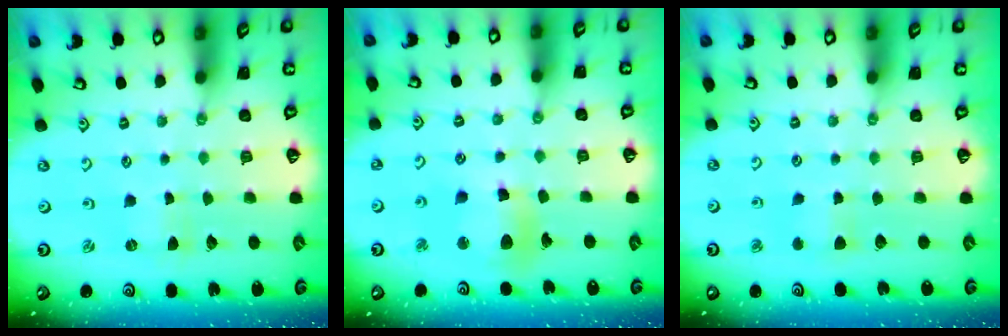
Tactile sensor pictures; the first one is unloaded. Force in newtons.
{"total": 11.9, "press": 11.8, "slide": 1.5}
{"total": 3.8, "press": 3.7, "slide": 0.6}